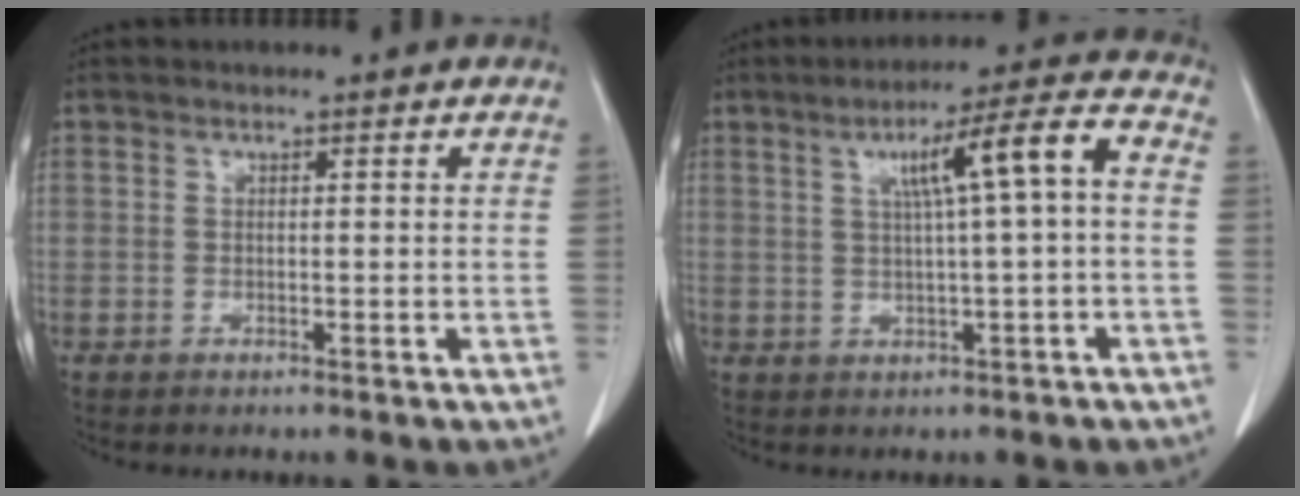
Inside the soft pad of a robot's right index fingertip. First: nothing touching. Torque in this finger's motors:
{"motor_torque": [0.82, 0.03, 0.40, 0.10]}